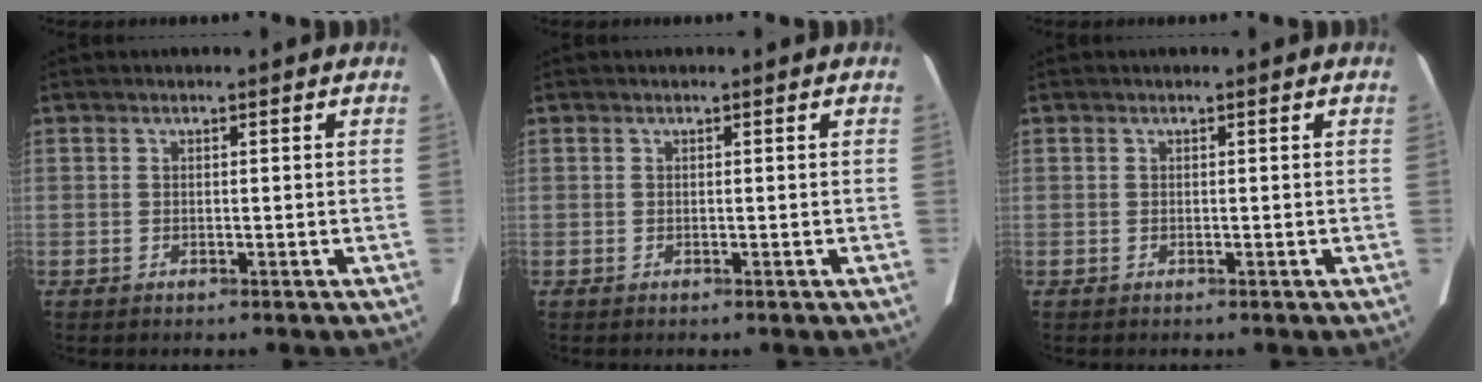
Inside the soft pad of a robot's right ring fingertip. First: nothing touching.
{"total": 0.0}
{"total": 0.0}